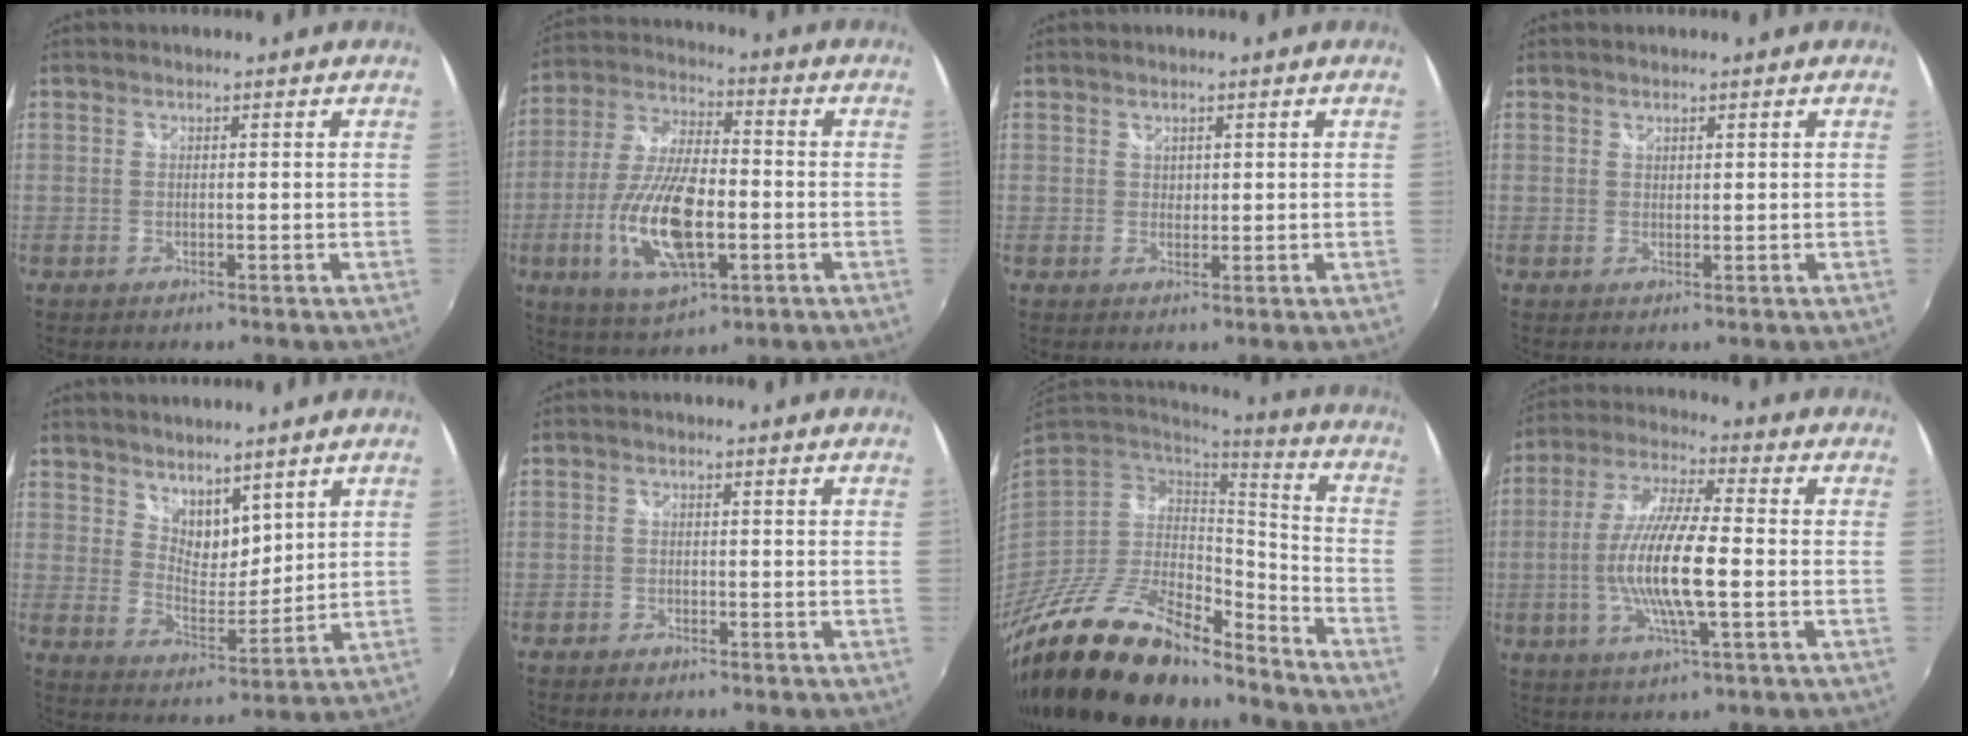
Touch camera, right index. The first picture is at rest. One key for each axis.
{"total": 16.9, "fx": -4.5, "fy": 6.9, "fz": 14.8, "tx": -0.308, "ty": -0.014, "tz": -0.078}
{"total": 1.1, "fx": 0.7, "fy": 0.8, "fz": 0.2, "tx": 0.002, "ty": 0.003, "tz": 0.011}
{"total": 0.7, "fx": 0.6, "fy": 0.3, "fz": 0.1, "tx": 0.000, "ty": 0.001, "tz": 0.012}
{"total": 7.1, "fx": 5.5, "fy": 3.4, "fz": 2.8, "tx": -0.034, "ty": -0.002, "tz": 0.103}
{"total": 1.7, "fx": -1.4, "fy": 0.9, "fz": 0.2, "tx": -0.011, "ty": 0.000, "tz": -0.028}
{"total": 24.9, "fx": -18.7, "fy": 8.8, "fz": 13.9, "tx": -0.263, "ty": -0.023, "tz": -0.316}
{"total": 13.4, "fx": -2.3, "fy": 2.2, "fz": 13.0, "tx": -0.257, "ty": -0.006, "tz": -0.045}